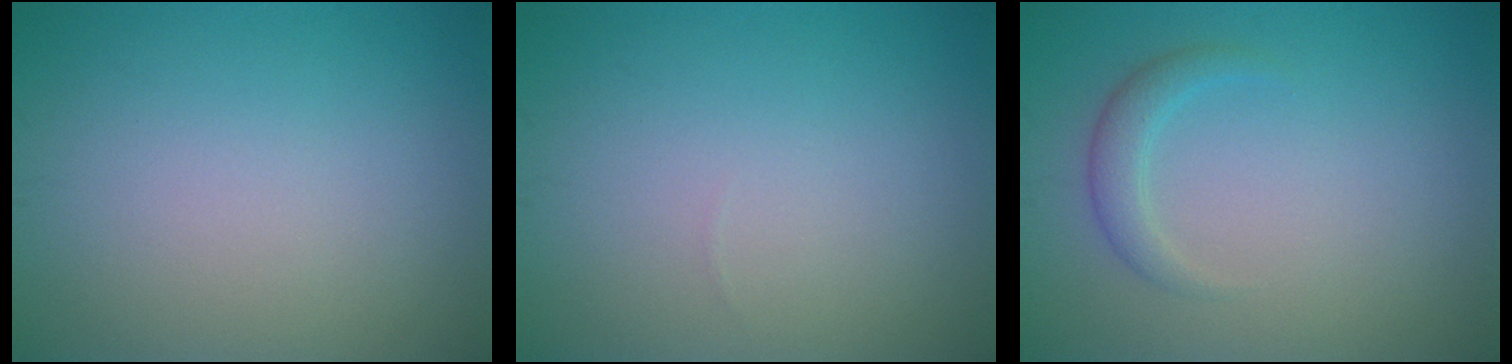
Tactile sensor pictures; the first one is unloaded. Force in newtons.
{"total": 0.0}
{"total": 1.8, "press": 1.8, "slide": 0.1}